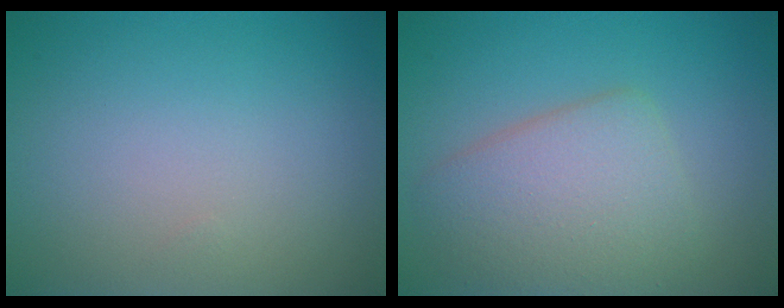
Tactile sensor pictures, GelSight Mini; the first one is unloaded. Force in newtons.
{"total": 5.3, "press": 5.2, "slide": 0.3}